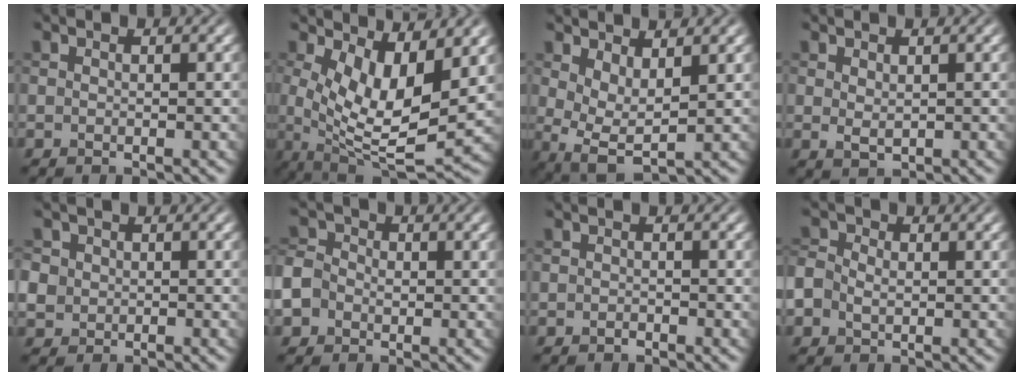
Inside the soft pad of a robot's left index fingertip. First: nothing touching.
{"total": 8.5, "force": [1.5, 3.3, 7.7], "torque": [-0.148, -0.025, 0.032]}
{"total": 3.9, "force": [1.2, 1.7, 3.4], "torque": [-0.070, -0.012, 0.027]}
{"total": 1.3, "force": [0.5, 0.7, 1.0], "torque": [-0.018, -0.003, 0.015]}
{"total": 3.1, "force": [0.3, 2.9, 0.9], "torque": [-0.029, 0.012, 0.000]}
{"total": 5.8, "force": [-1.4, 4.9, 2.8], "torque": [-0.065, 0.006, -0.049]}
{"total": 0.5, "force": [-0.3, 0.3, 0.2], "torque": [-0.004, 0.000, -0.006]}
{"total": 3.4, "force": [-0.2, 2.6, 2.1], "torque": [-0.047, 0.004, -0.007]}